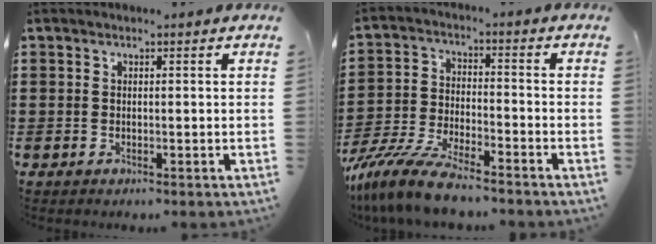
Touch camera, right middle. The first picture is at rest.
{"total": 8.8, "force": [-7.9, 0.8, 3.7], "torque": [-0.089, 0.002, -0.157]}